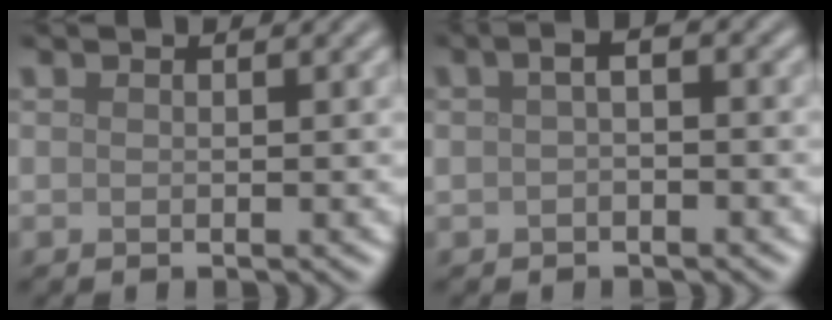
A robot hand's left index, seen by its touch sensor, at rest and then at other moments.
{"total": 1.7, "force": [0.0, 0.8, 1.5], "torque": [-0.029, 0.006, -0.004]}